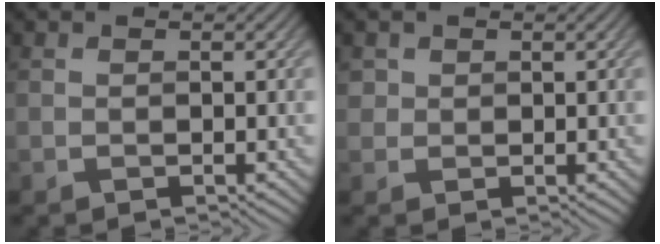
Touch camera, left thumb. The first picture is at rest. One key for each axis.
{"total": 1.4, "fx": 0.6, "fy": 1.3, "fz": 0.1, "tx": -0.004, "ty": -0.004, "tz": 0.010}